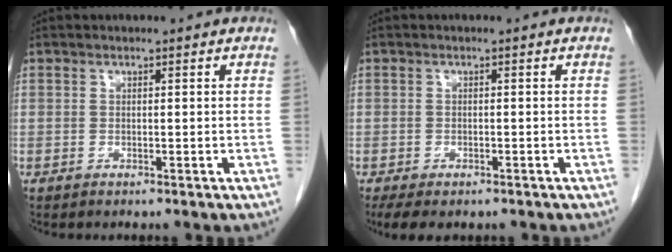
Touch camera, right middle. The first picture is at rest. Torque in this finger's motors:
{"motor_torque": [0.68, -0.41, -0.02, 0.00]}